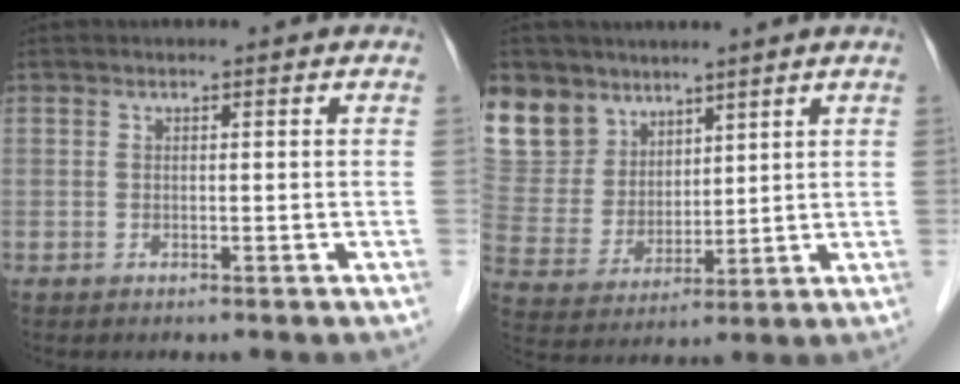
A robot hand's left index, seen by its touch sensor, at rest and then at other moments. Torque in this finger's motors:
{"motor_torque": [2.02, -0.12, 0.82, 0.20]}